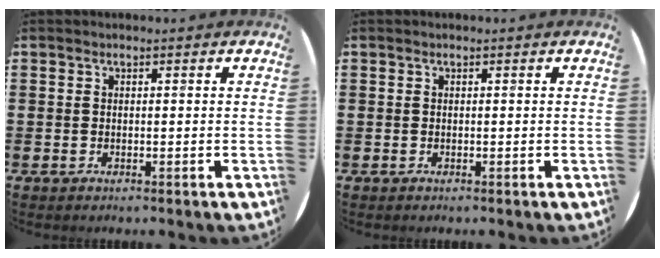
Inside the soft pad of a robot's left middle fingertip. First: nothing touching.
{"total": 0.0}